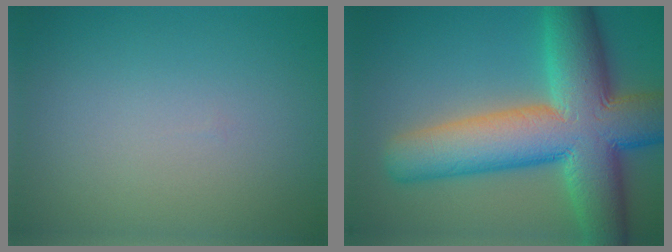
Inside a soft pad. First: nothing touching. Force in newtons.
{"total": 13.8, "press": 13.7, "slide": 0.5}